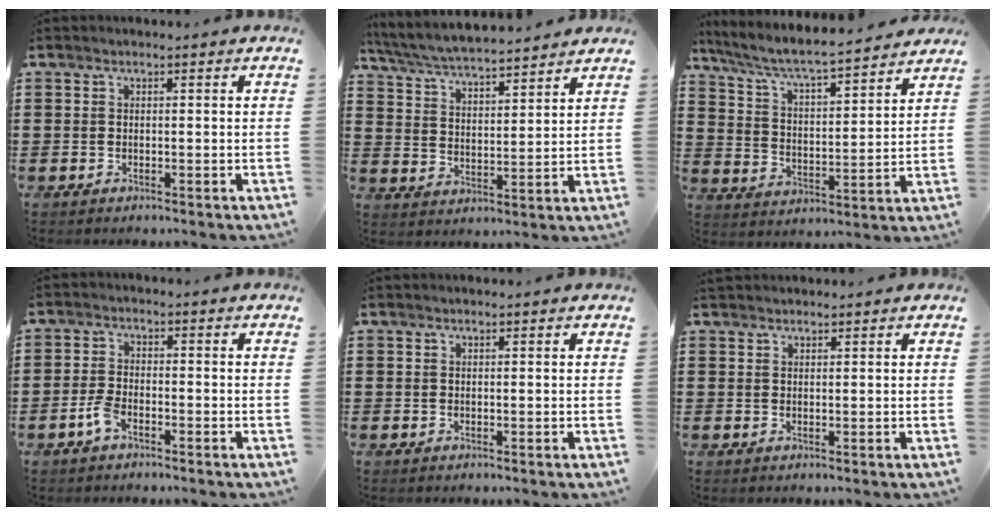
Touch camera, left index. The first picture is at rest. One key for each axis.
{"total": 5.6, "fx": 5.4, "fy": 0.2, "fz": 1.6, "tx": -0.055, "ty": -0.030, "tz": 0.091}
{"total": 5.8, "fx": 5.2, "fy": 0.3, "fz": 2.6, "tx": -0.074, "ty": -0.036, "tz": 0.080}
{"total": 3.3, "fx": -1.8, "fy": 1.2, "fz": 2.5, "tx": -0.065, "ty": -0.003, "tz": -0.039}
{"total": 0.0}
{"total": 1.1, "fx": 1.1, "fy": 0.2, "fz": 0.1, "tx": -0.004, "ty": 0.001, "tz": 0.021}